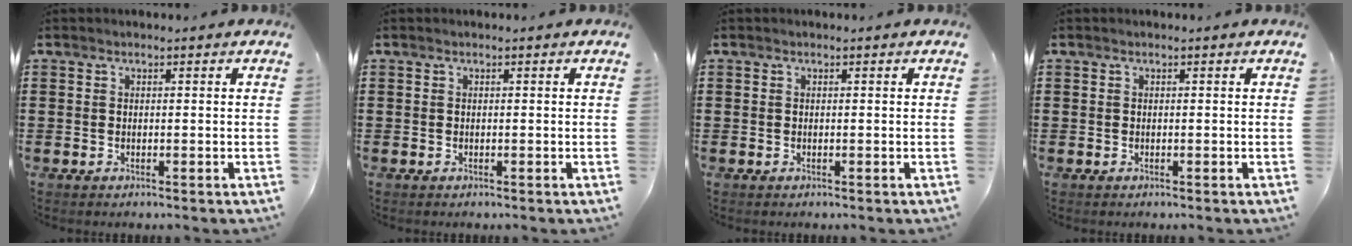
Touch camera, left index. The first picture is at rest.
{"total": 0.0}
{"total": 0.0}
{"total": 0.0}